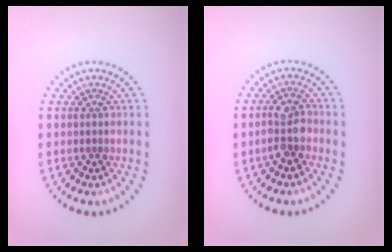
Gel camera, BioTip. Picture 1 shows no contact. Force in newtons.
{"total": 2.8, "press": 2.7, "slide": 0.9}